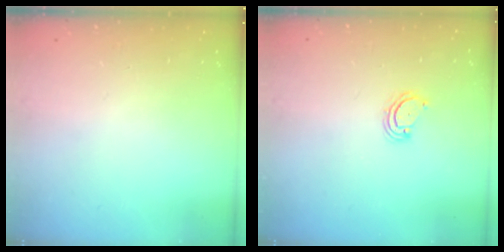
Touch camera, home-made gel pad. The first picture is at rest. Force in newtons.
{"total": 3.5, "press": 3.4, "slide": 0.4}